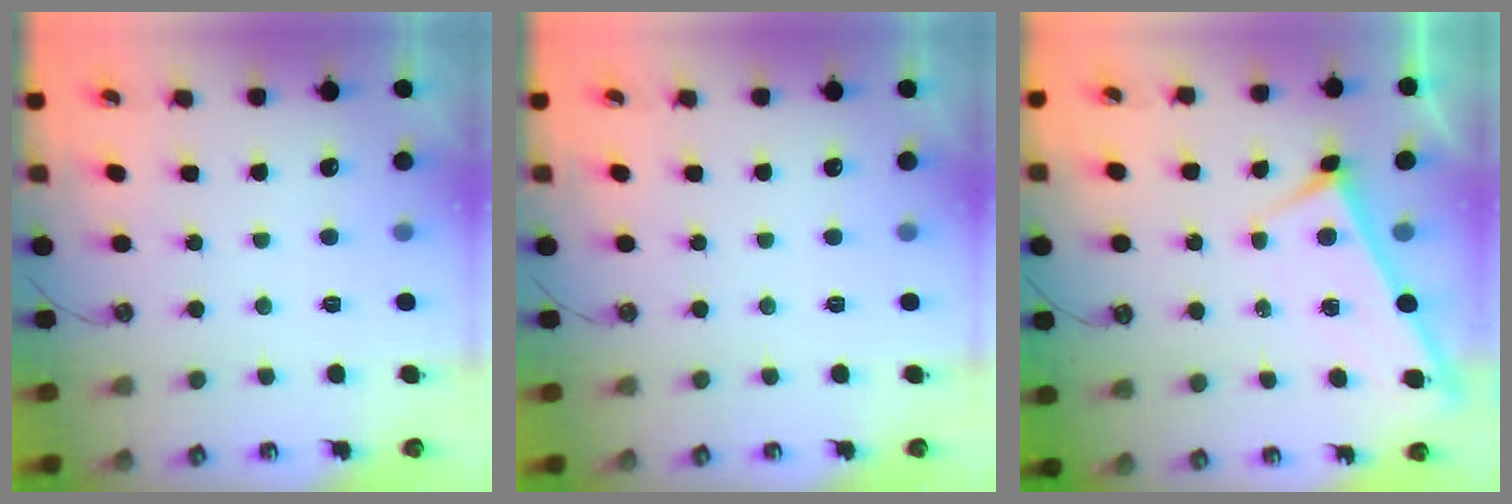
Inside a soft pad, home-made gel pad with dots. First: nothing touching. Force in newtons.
{"total": 0.0}
{"total": 2.9, "press": 2.9, "slide": 0.3}